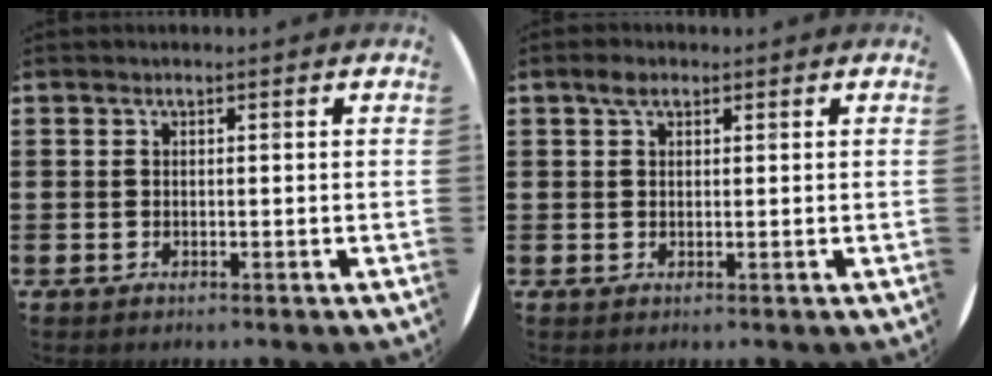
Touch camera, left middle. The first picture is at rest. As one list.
[{"total": 1.9, "force": [1.2, 1.0, 1.1], "torque": [-0.015, 0.004, 0.019]}]